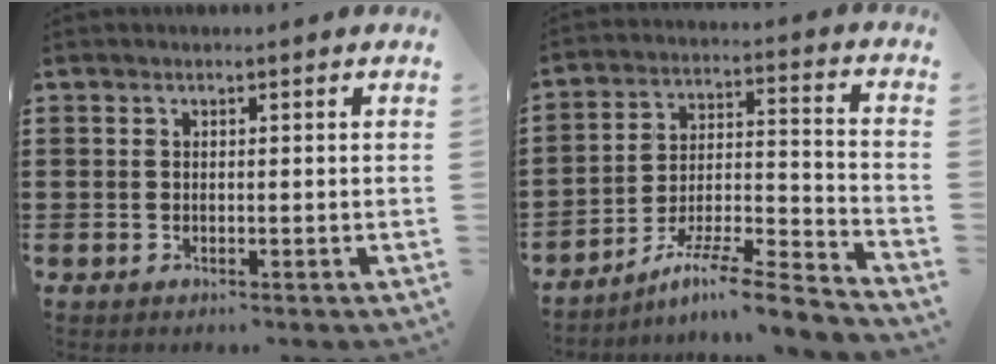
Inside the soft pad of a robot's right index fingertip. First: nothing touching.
{"total": 8.2, "force": [-6.7, 0.2, 4.7], "torque": [-0.073, 0.000, -0.130]}